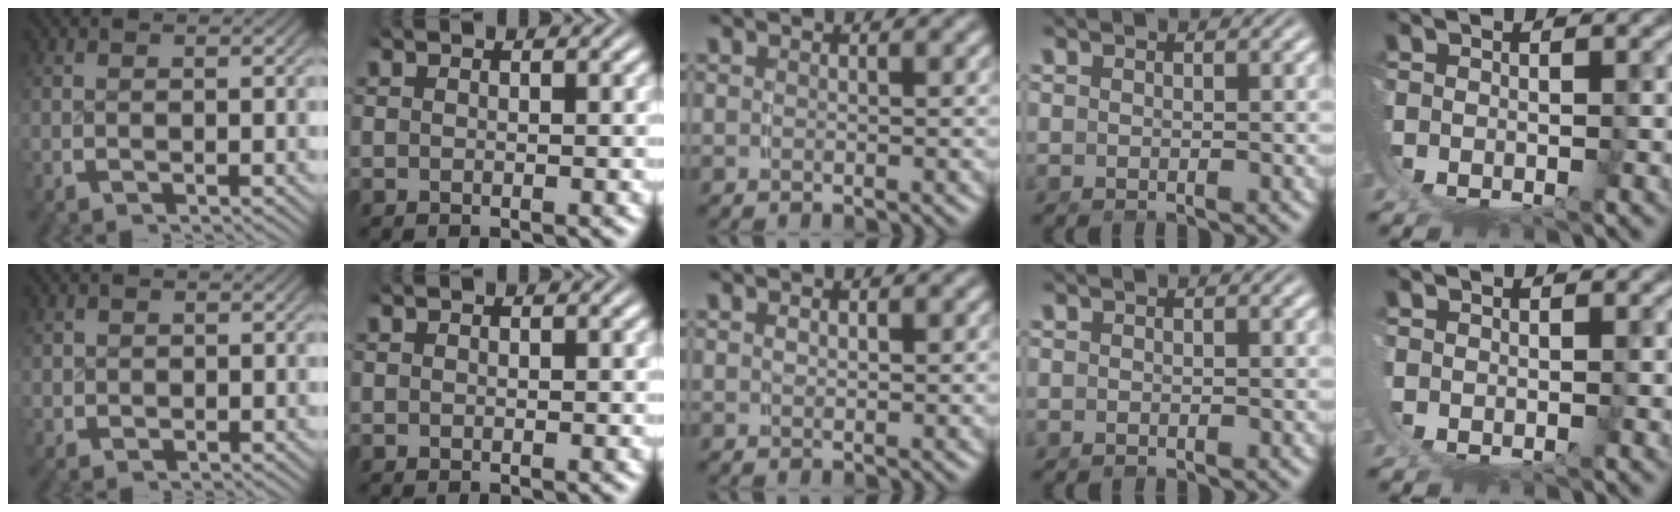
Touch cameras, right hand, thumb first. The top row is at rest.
{"thumb": {"total": 1.1, "force": [0.5, 1.0, 0.2], "torque": [-0.005, -0.006, 0.015]}, "middle": {"total": 0.5, "force": [0.2, 0.0, 0.5], "torque": [-0.007, -0.002, 0.010]}, "ring": {"total": 0.5, "force": [-0.5, -0.1, 0.0], "torque": [-0.003, -0.007, -0.007]}, "little": {"total": 0.7, "force": [0.6, 0.2, -0.2], "torque": [0.004, 0.001, 0.006]}}